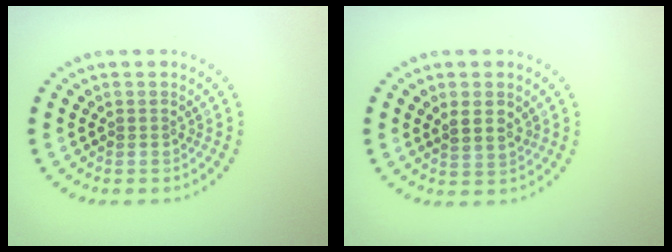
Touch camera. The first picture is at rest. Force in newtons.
{"total": 2.1, "press": 2.0, "slide": 0.6}